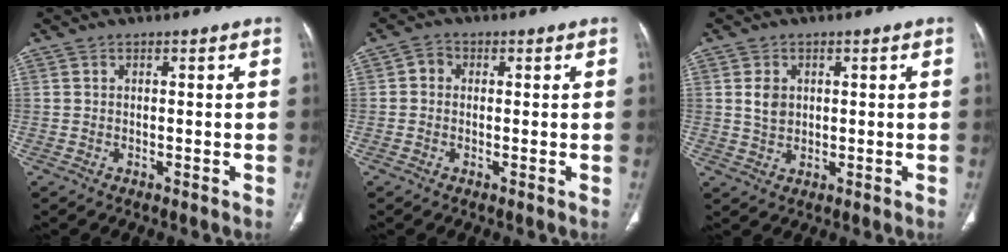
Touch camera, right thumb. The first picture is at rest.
{"total": 2.2, "force": [0.1, 1.9, 1.1], "torque": [-0.005, 0.006, -0.004]}
{"total": 3.7, "force": [0.8, 2.8, 2.1], "torque": [-0.023, -0.004, 0.019]}